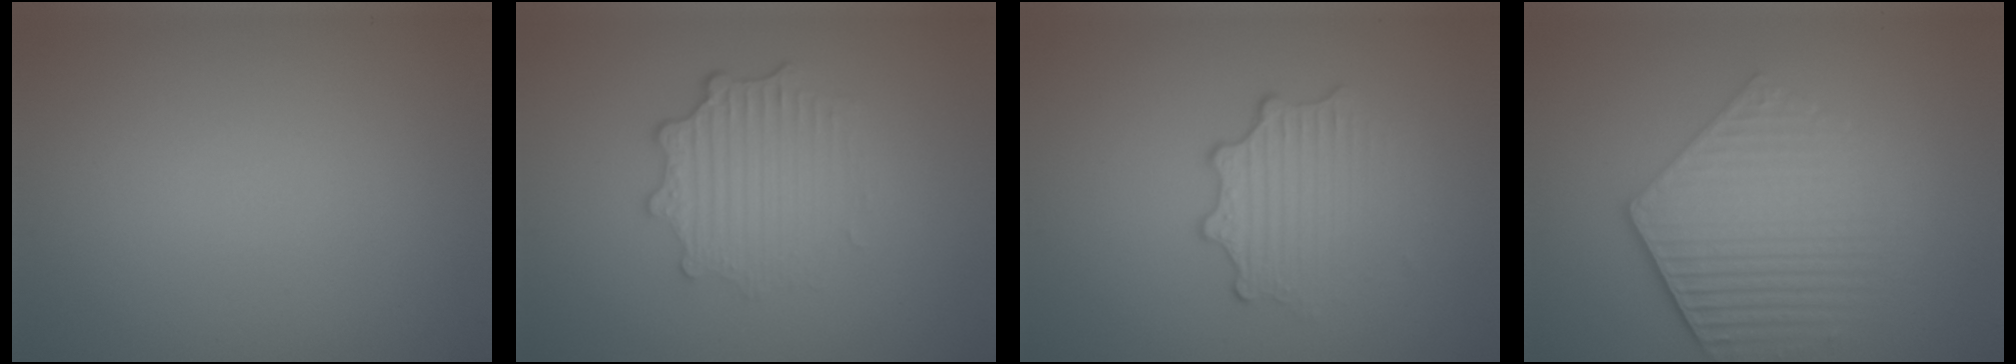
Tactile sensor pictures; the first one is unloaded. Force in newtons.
{"total": 3.6, "press": 2.8, "slide": 2.3}
{"total": 3.2, "press": 2.5, "slide": 1.9}
{"total": 6.2, "press": 4.5, "slide": 4.2}